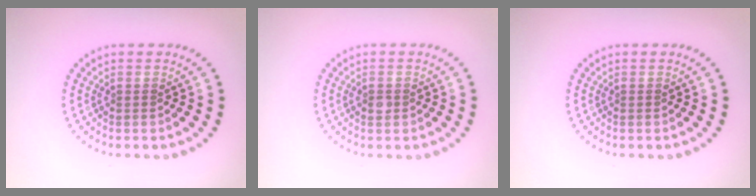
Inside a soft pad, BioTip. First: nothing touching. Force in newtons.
{"total": 1.0, "press": 1.0, "slide": 0.0}
{"total": 0.0}